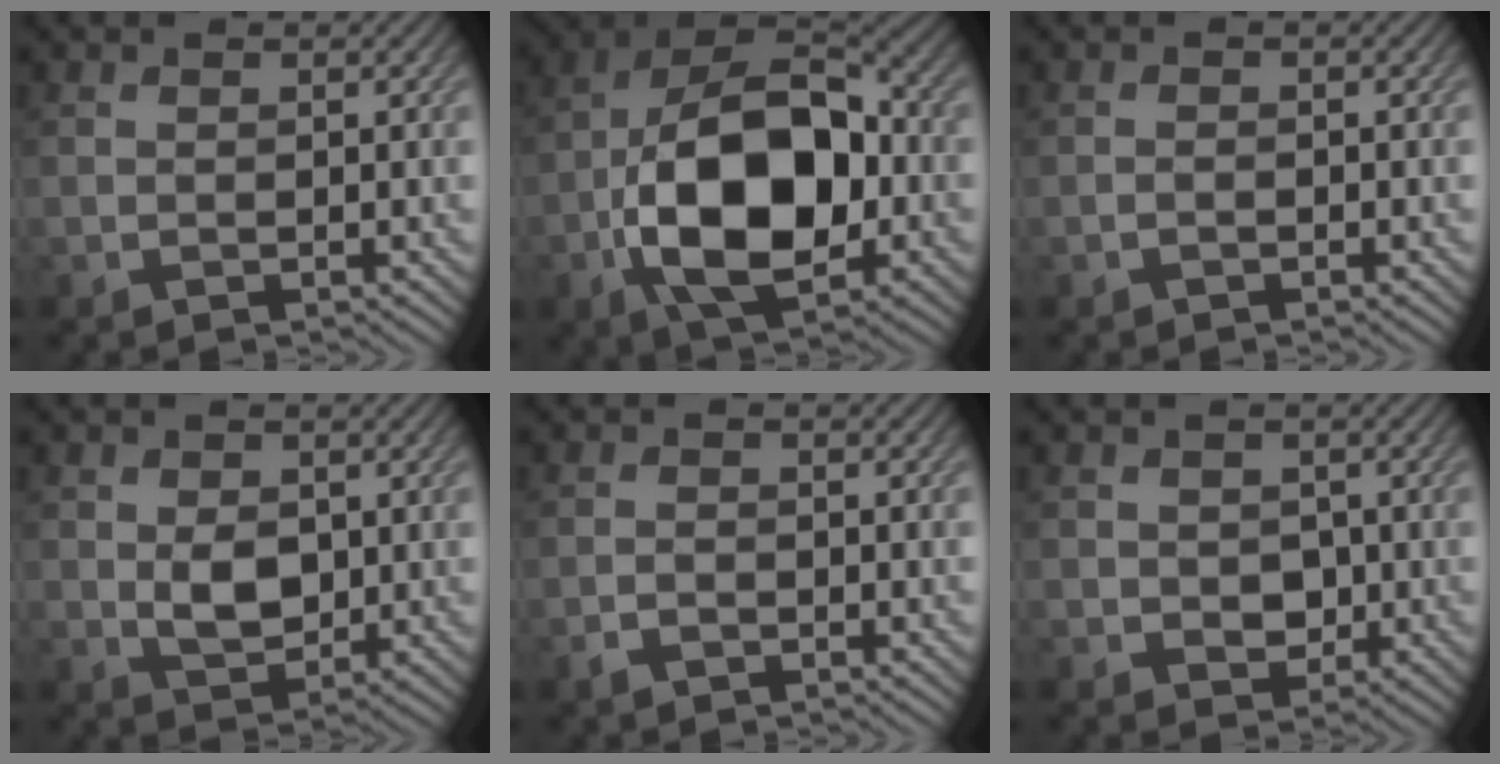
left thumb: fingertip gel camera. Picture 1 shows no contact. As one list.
[{"total": 15.5, "force": [-3.6, 8.9, 12.2], "torque": [-0.224, -0.009, -0.076]}, {"total": 0.7, "force": [-0.5, 0.3, 0.4], "torque": [-0.007, 0.002, -0.011]}, {"total": 3.8, "force": [0.3, 2.7, 2.7], "torque": [-0.058, -0.005, 0.008]}, {"total": 1.4, "force": [-1.1, 0.7, 0.7], "torque": [-0.015, -0.001, -0.023]}, {"total": 2.6, "force": [-0.2, 2.2, 1.4], "torque": [-0.030, -0.007, -0.007]}]